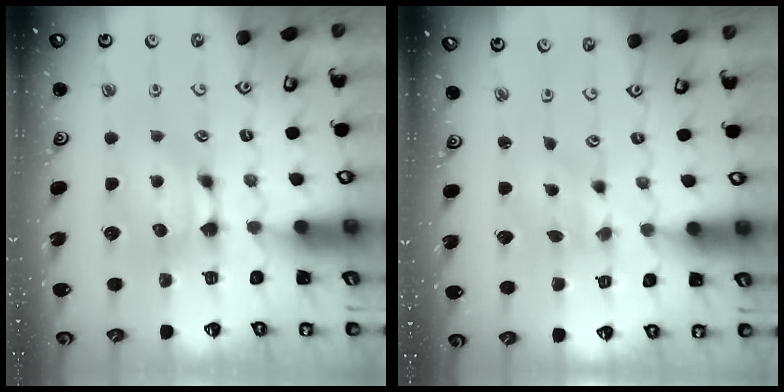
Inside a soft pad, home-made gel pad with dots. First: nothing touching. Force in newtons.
{"total": 1.7, "press": 1.3, "slide": 1.0}